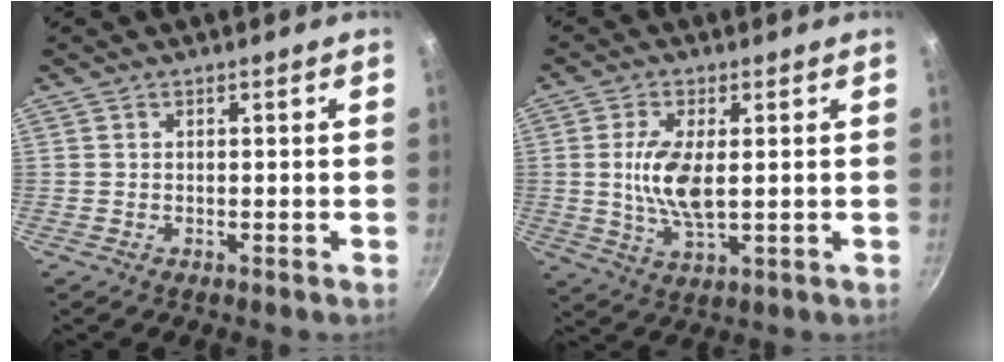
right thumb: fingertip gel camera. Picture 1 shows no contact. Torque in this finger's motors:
{"motor_torque": [1.28, 1.07, 0.97, -0.38, 0.07]}